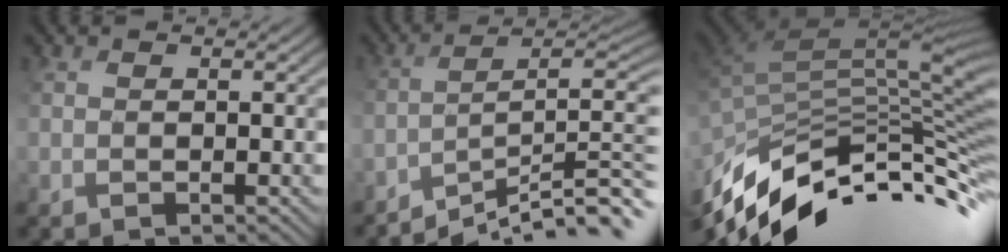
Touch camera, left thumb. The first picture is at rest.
{"total": 10.1, "force": [-8.0, 1.6, 6.0], "torque": [-0.089, 0.005, -0.116]}
{"total": 11.9, "force": [-6.4, 4.6, 8.9], "torque": [-0.210, -0.011, -0.103]}